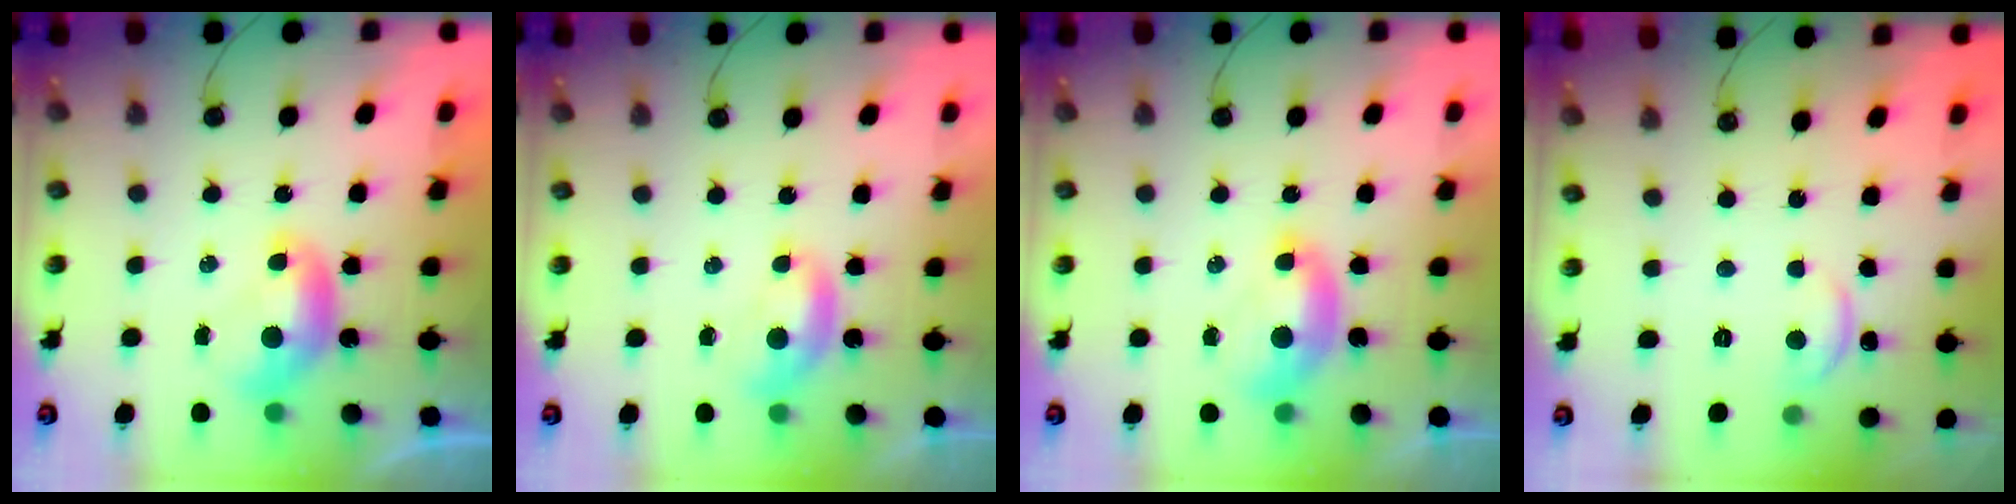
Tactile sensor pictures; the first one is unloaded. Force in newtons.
{"total": 0.0}
{"total": 1.5, "press": 1.4, "slide": 0.6}
{"total": 0.5, "press": 0.4, "slide": 0.3}